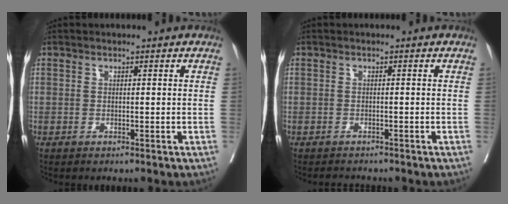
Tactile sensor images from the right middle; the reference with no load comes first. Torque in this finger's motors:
{"motor_torque": [0.13, -0.38, -0.01, 0.02]}